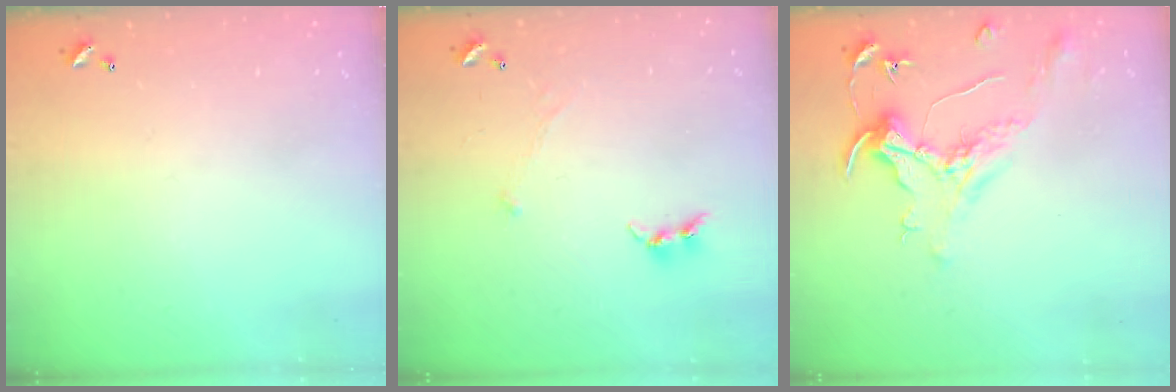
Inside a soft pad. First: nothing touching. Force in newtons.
{"total": 0.6, "press": 0.4, "slide": 0.4}
{"total": 1.6, "press": 1.4, "slide": 0.7}